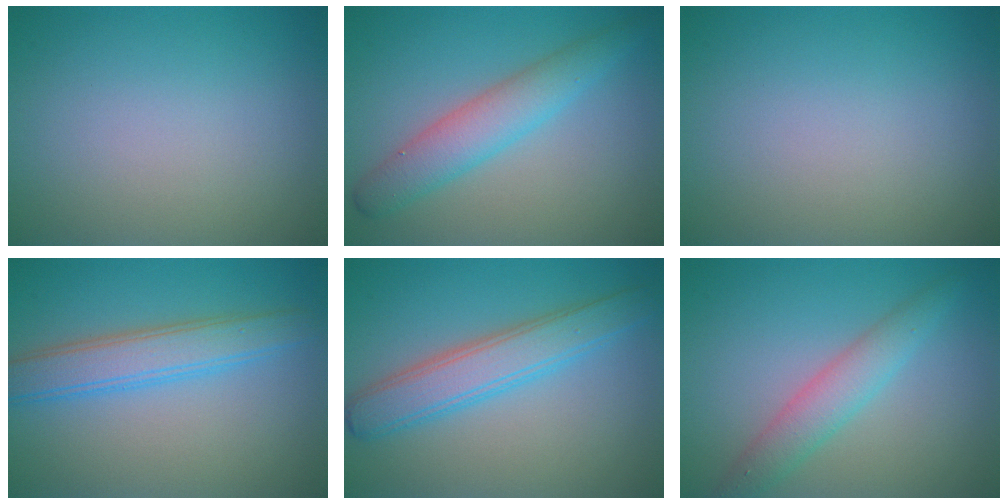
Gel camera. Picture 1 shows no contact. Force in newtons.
{"total": 4.1, "press": 4.1, "slide": 0.4}
{"total": 0.0}
{"total": 4.2, "press": 4.2, "slide": 0.1}
{"total": 4.6, "press": 4.6, "slide": 0.1}
{"total": 3.3, "press": 3.3, "slide": 0.0}